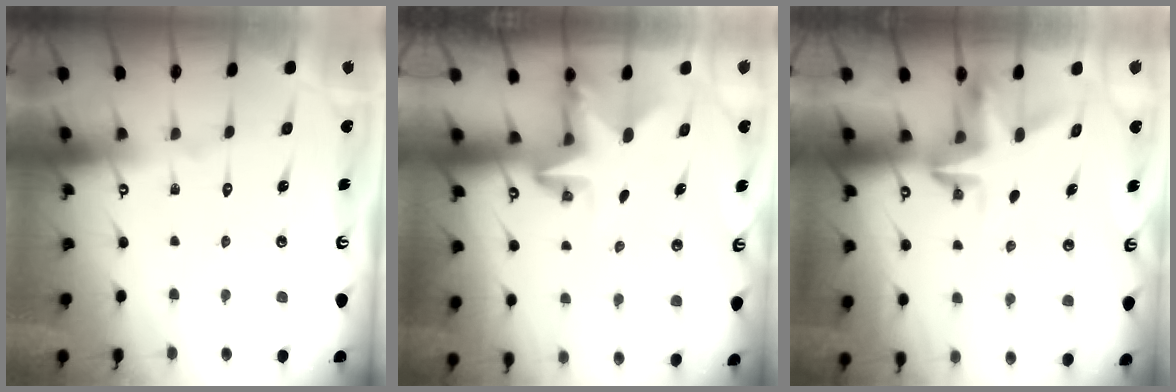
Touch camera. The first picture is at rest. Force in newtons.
{"total": 3.1, "press": 3.1, "slide": 0.1}
{"total": 3.3, "press": 3.3, "slide": 0.4}